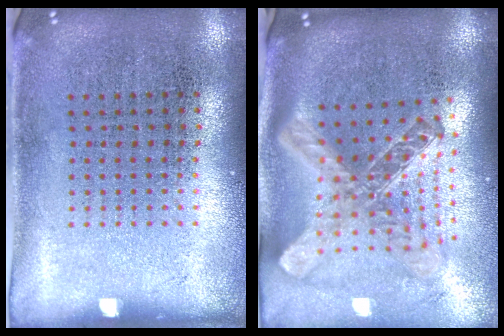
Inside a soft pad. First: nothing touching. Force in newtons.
{"total": 2.7, "press": 2.0, "slide": 1.9}